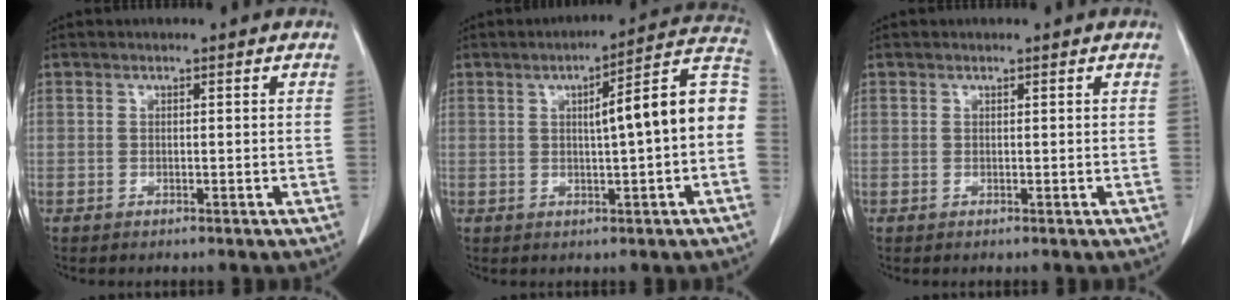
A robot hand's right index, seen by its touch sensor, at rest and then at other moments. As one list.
[{"total": 12.0, "force": [0.5, 1.2, 12.0], "torque": [-0.154, 0.036, 0.001]}, {"total": 0.0}]